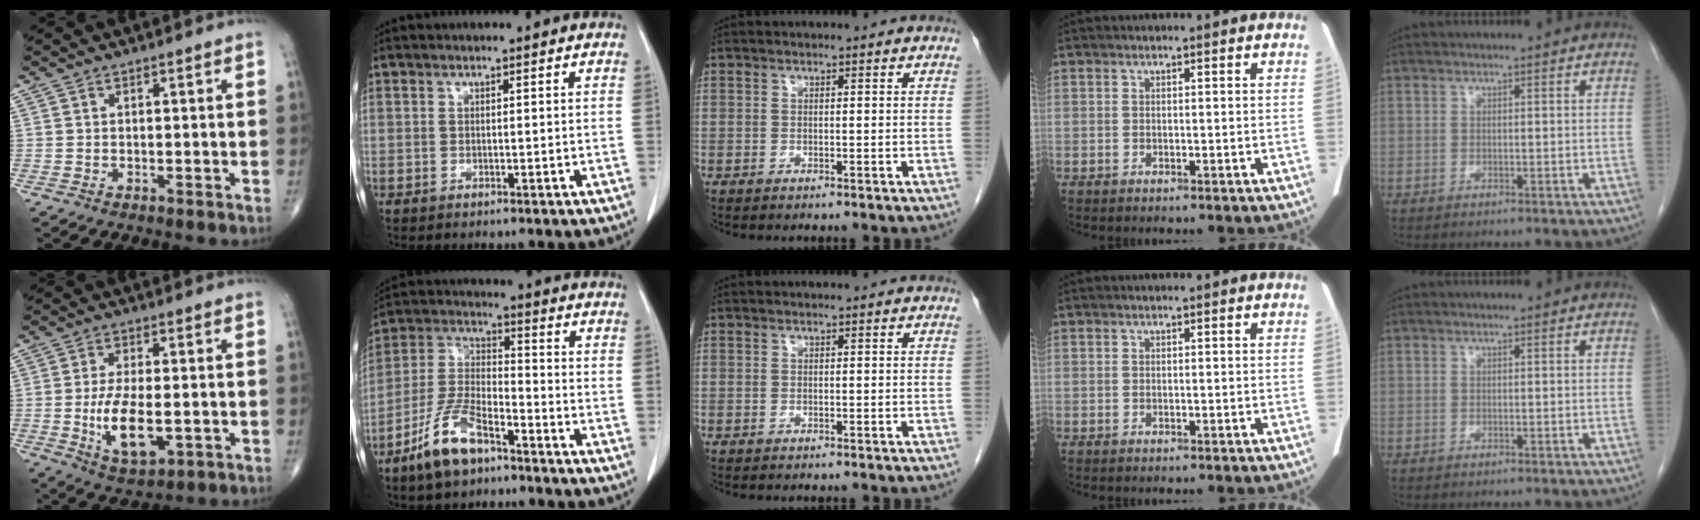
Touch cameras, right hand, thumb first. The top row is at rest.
{"thumb": {"total": 10.5, "force": [-2.0, 4.7, 9.2], "torque": [-0.161, -0.010, -0.027]}, "index": {"total": 10.2, "force": [-6.9, 3.5, 6.7], "torque": [-0.153, -0.005, -0.136]}}